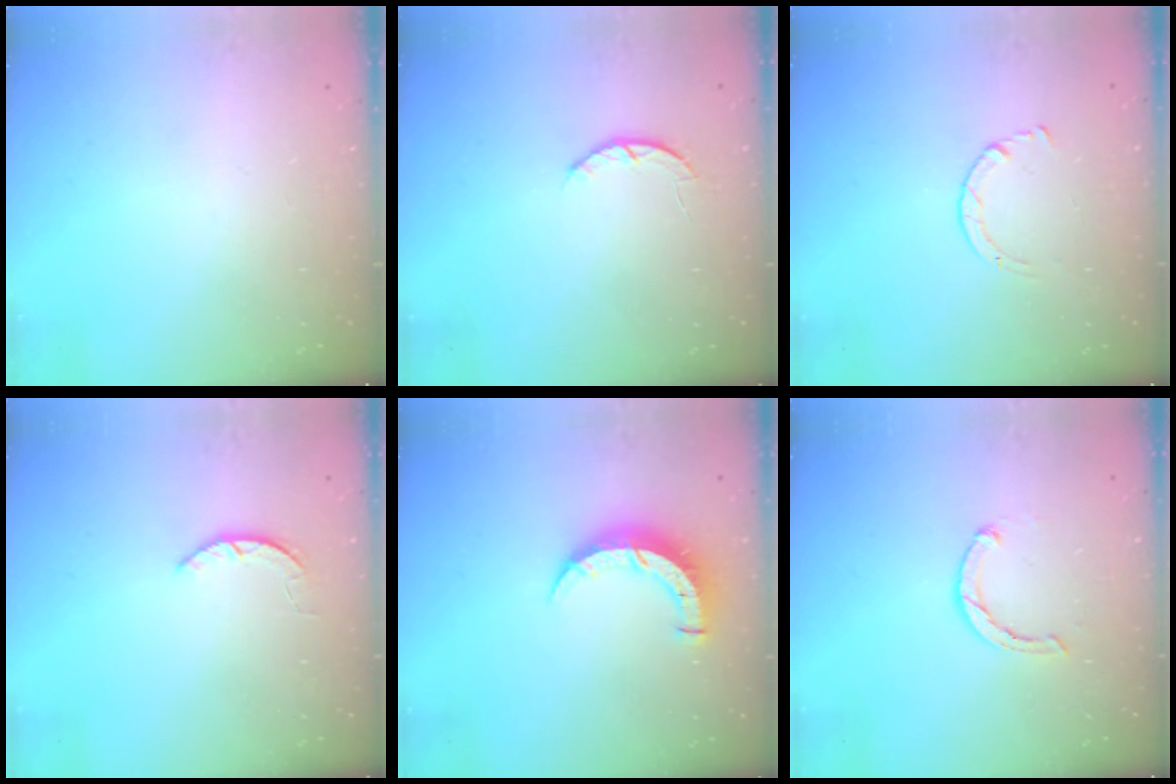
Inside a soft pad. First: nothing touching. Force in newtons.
{"total": 2.6, "press": 2.5, "slide": 0.4}
{"total": 1.7, "press": 1.7, "slide": 0.2}
{"total": 1.6, "press": 1.6, "slide": 0.3}
{"total": 7.9, "press": 7.8, "slide": 0.8}
{"total": 2.5, "press": 2.5, "slide": 0.4}